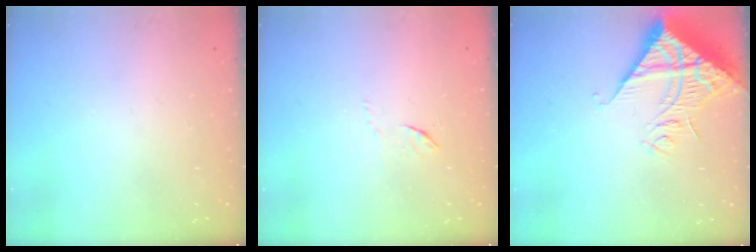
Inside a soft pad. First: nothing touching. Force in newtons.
{"total": 3.7, "press": 3.7, "slide": 0.4}
{"total": 15.4, "press": 15.2, "slide": 1.8}